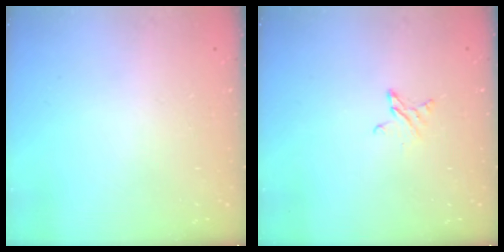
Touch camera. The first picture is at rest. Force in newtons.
{"total": 3.5, "press": 3.5, "slide": 0.4}